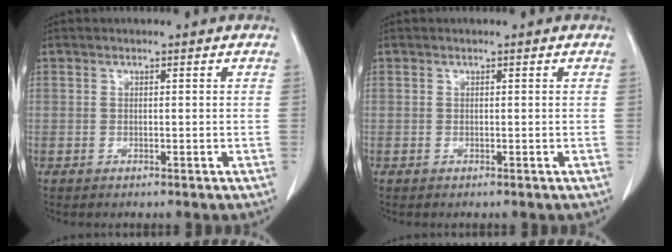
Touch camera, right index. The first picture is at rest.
{"total": 0.0}